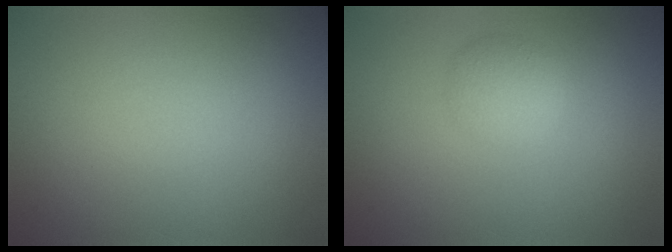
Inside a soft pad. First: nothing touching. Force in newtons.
{"total": 2.1, "press": 2.1, "slide": 0.0}